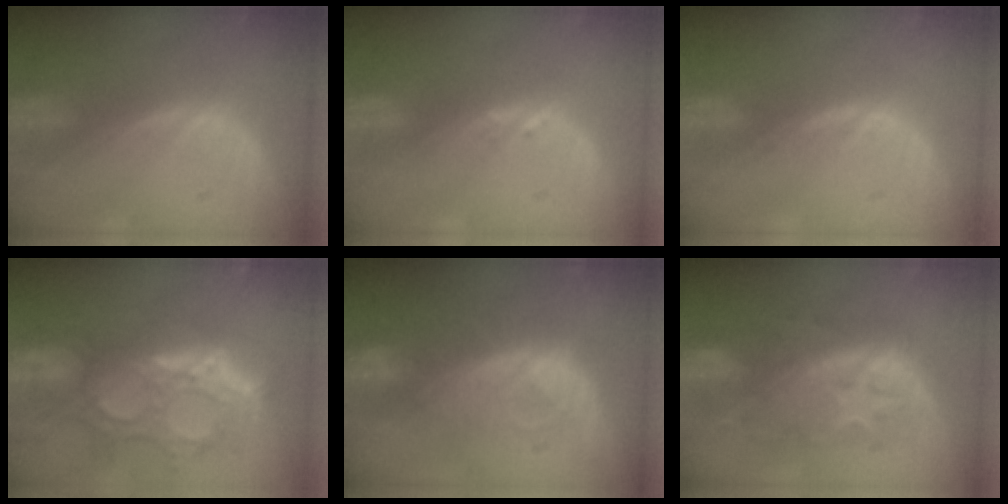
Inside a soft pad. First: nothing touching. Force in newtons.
{"total": 1.0, "press": 1.0, "slide": 0.2}
{"total": 1.0, "press": 1.0, "slide": 0.2}
{"total": 13.4, "press": 11.4, "slide": 7.0}
{"total": 8.1, "press": 7.9, "slide": 2.0}
{"total": 9.0, "press": 9.0, "slide": 0.3}